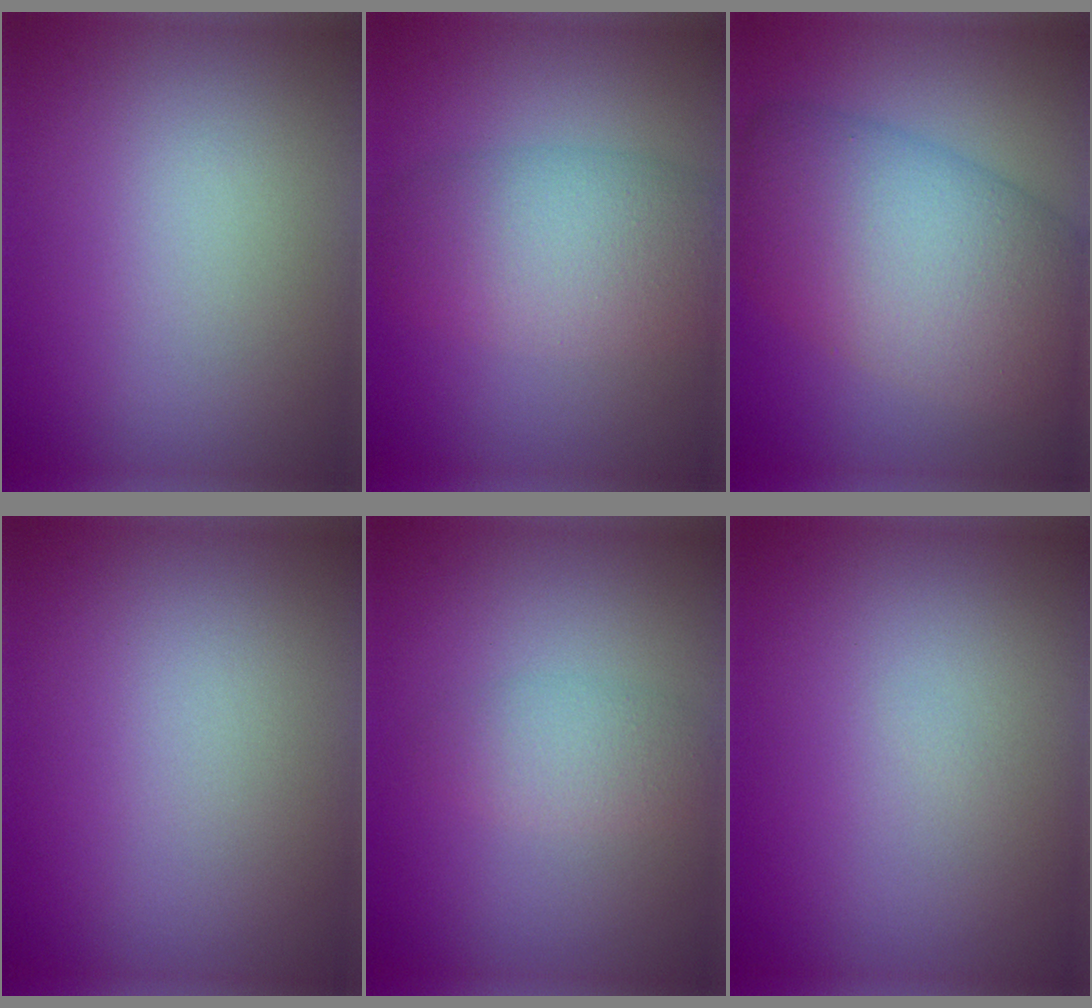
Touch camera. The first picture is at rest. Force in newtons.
{"total": 6.1, "press": 6.1, "slide": 0.2}
{"total": 10.7, "press": 10.7, "slide": 0.7}
{"total": 0.0}
{"total": 1.9, "press": 1.9, "slide": 0.1}
{"total": 0.0}